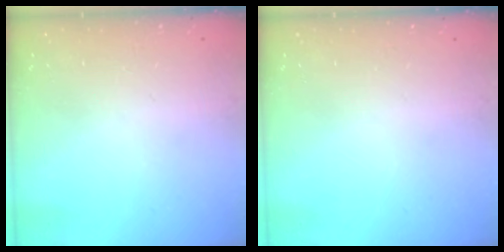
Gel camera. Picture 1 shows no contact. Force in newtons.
{"total": 0.0}